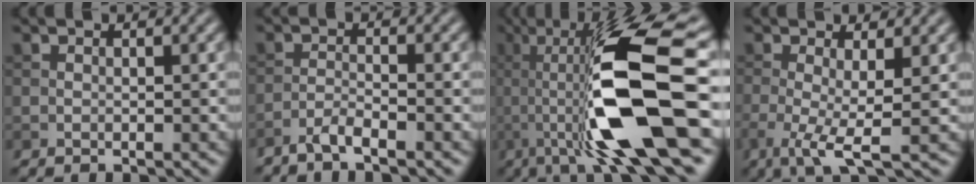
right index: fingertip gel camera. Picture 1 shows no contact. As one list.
[{"total": 2.1, "force": [-1.8, 0.2, 1.2], "torque": [-0.025, 0.001, -0.042]}, {"total": 13.4, "force": [-1.0, 3.0, 13.1], "torque": [-0.202, 0.005, -0.028]}, {"total": 4.2, "force": [-0.8, 0.9, 4.0], "torque": [-0.085, -0.016, -0.014]}]